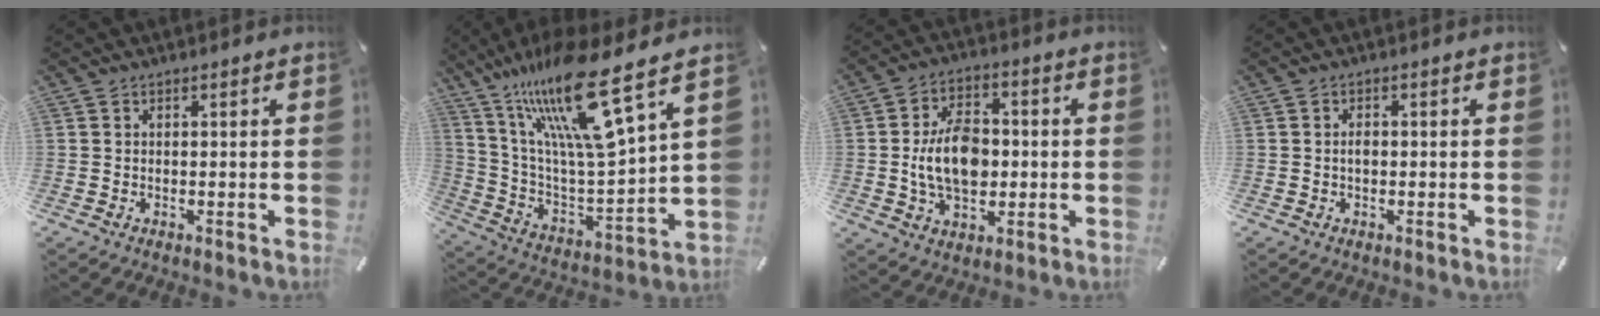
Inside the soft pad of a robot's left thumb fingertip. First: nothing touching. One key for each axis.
{"total": 23.2, "fx": 15.7, "fy": 5.0, "fz": 16.3, "tx": -0.323, "ty": -0.114, "tz": 0.251}
{"total": 12.2, "fx": -0.6, "fy": 8.6, "fz": 8.6, "tx": -0.160, "ty": 0.006, "tz": -0.012}
{"total": 1.6, "fx": -0.1, "fy": 0.9, "fz": 1.3, "tx": -0.025, "ty": 0.003, "tz": -0.004}